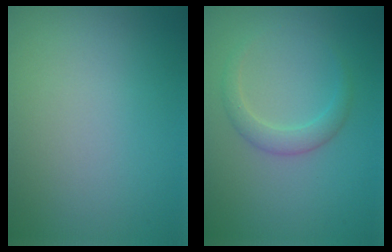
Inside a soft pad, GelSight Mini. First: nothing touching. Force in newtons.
{"total": 2.0, "press": 2.0, "slide": 0.1}